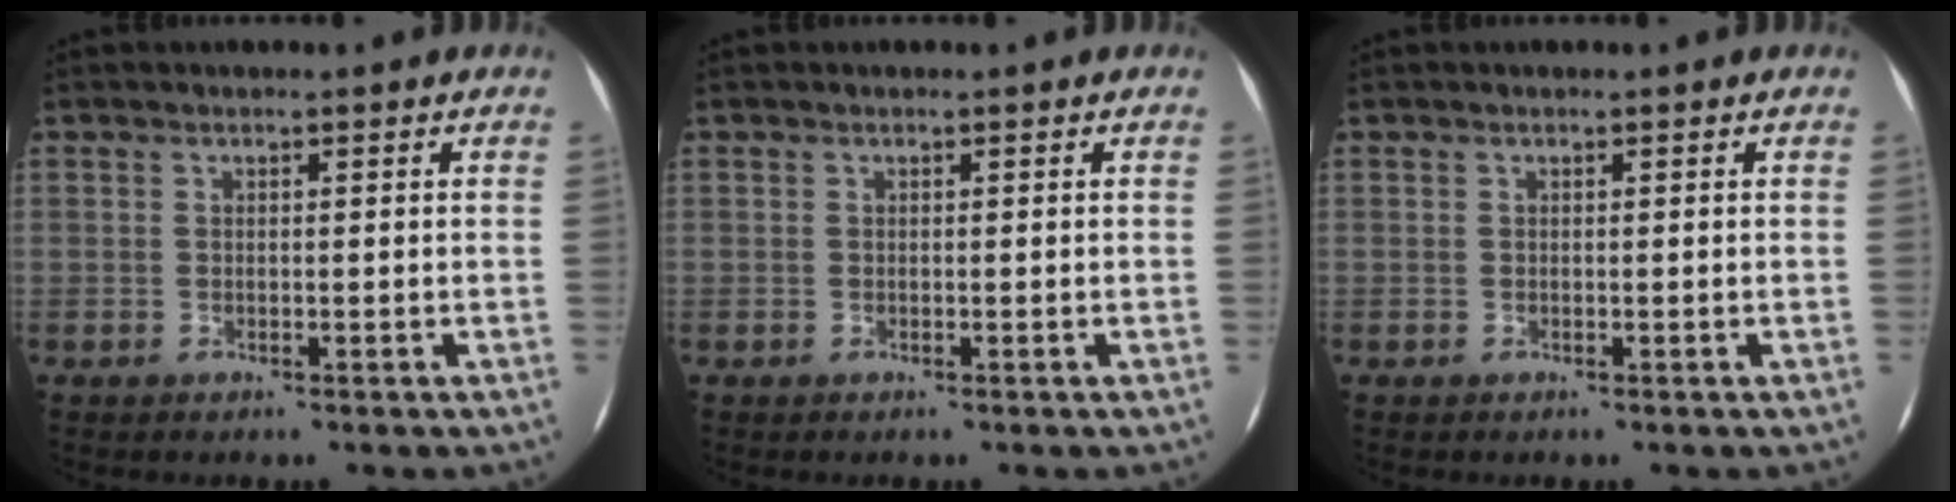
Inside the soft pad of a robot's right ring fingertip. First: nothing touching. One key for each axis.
{"total": 0.0}
{"total": 0.0}